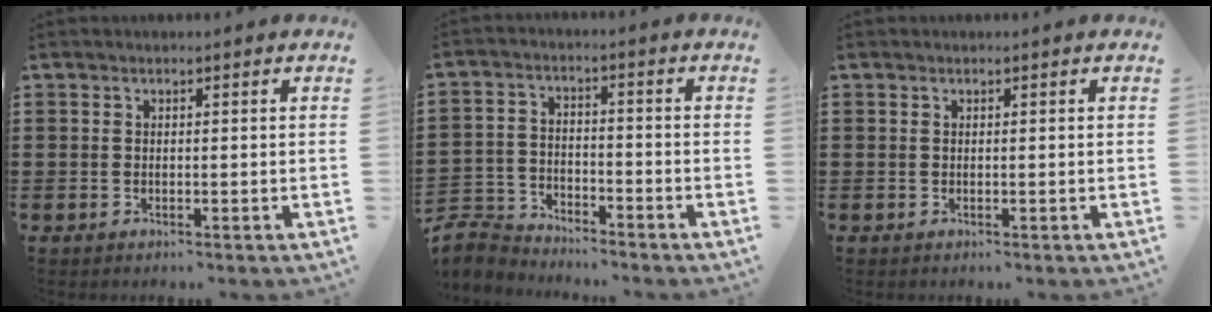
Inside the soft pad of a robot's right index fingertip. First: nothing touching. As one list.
[{"total": 5.4, "force": [-5.3, 1.2, 0.3], "torque": [-0.028, 0.002, -0.111]}, {"total": 0.0}]